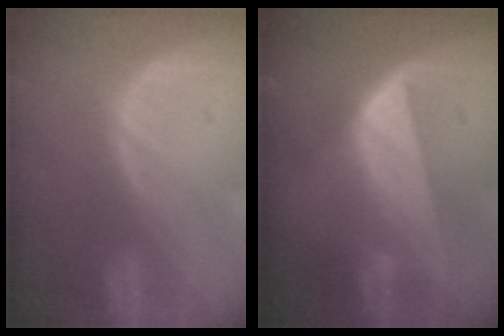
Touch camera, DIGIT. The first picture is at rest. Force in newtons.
{"total": 7.7, "press": 6.9, "slide": 3.5}